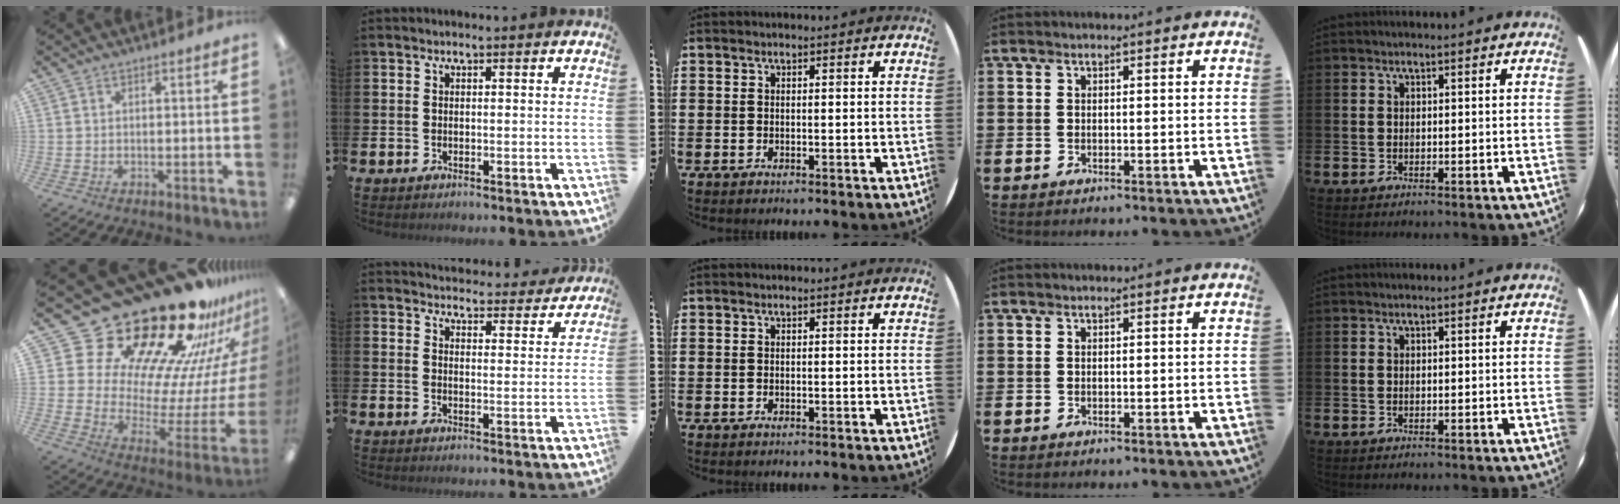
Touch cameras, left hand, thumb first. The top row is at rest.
{"thumb": {"total": 34.7, "force": [25.6, 15.3, 17.7], "torque": [-0.236, -0.236, 0.486]}, "index": {"total": 4.2, "force": [4.2, 0.7, 0.1], "torque": [-0.003, -0.036, 0.070]}}